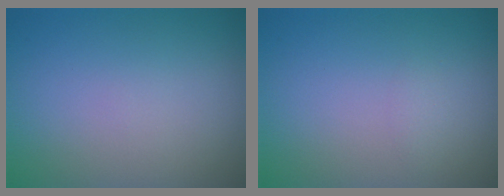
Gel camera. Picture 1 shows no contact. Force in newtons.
{"total": 0.6, "press": 0.6, "slide": 0.0}